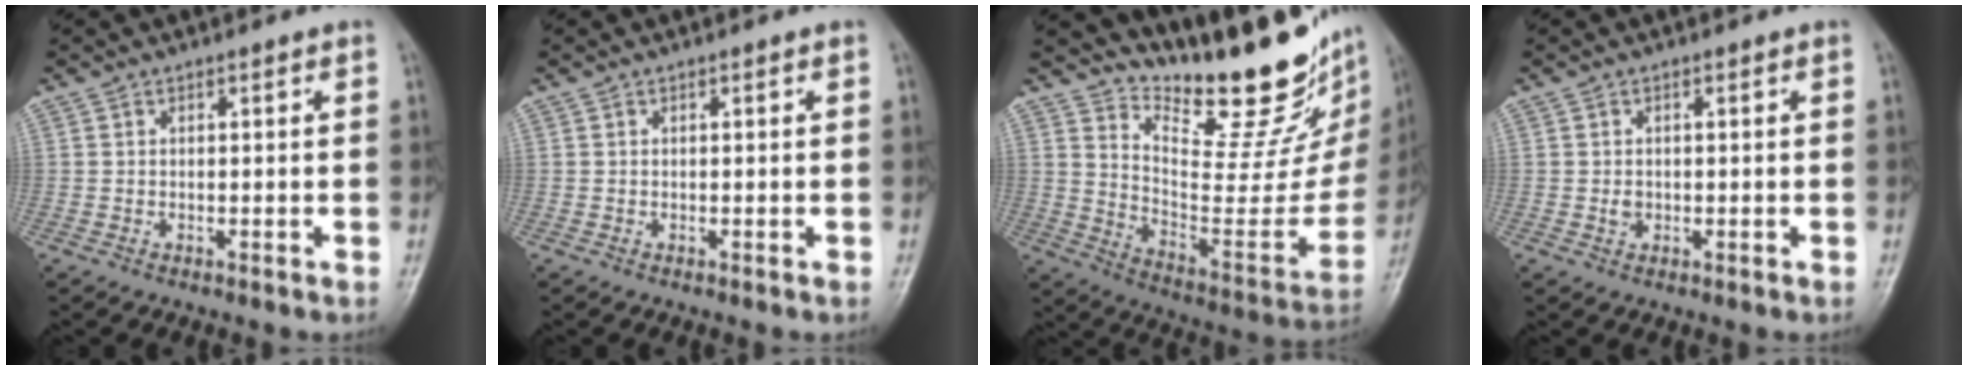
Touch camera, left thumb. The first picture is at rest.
{"total": 0.0}
{"total": 25.1, "force": [18.9, 8.1, 14.4], "torque": [-0.179, -0.132, 0.282]}
{"total": 1.3, "force": [-0.1, 1.1, 0.7], "torque": [-0.007, 0.002, 0.000]}